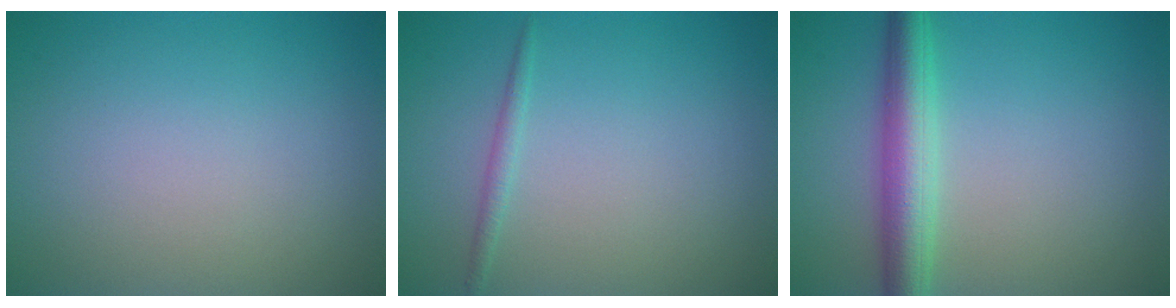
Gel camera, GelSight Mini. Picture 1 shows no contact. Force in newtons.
{"total": 0.9, "press": 0.9, "slide": 0.1}
{"total": 4.6, "press": 4.6, "slide": 0.1}